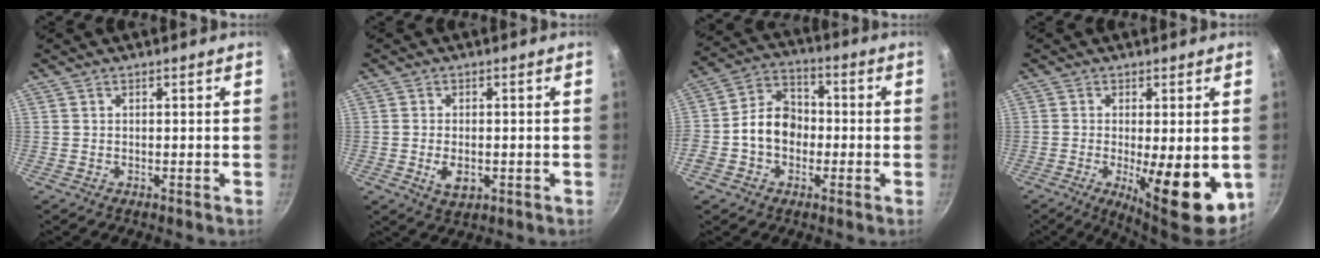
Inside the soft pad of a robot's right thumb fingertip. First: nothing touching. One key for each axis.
{"total": 4.5, "fx": -1.0, "fy": 2.7, "fz": 3.5, "tx": -0.059, "ty": -0.001, "tz": -0.013}
{"total": 9.9, "fx": -1.5, "fy": 7.7, "fz": 6.0, "tx": -0.064, "ty": 0.033, "tz": -0.041}
{"total": 13.3, "fx": -2.9, "fy": 4.2, "fz": 12.2, "tx": -0.158, "ty": -0.009, "tz": -0.029}